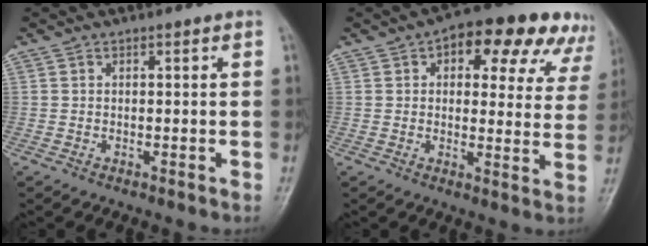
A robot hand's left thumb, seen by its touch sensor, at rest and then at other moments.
{"total": 17.1, "force": [9.2, 8.8, 11.4], "torque": [-0.094, -0.003, 0.107]}